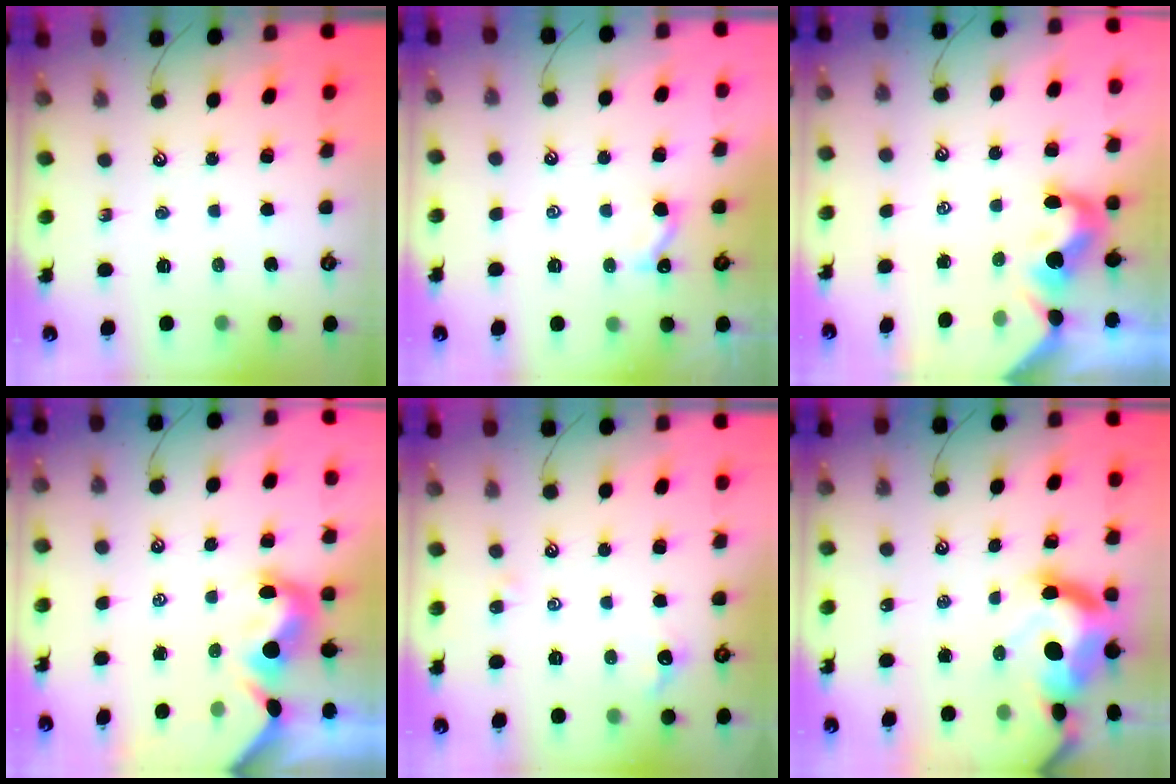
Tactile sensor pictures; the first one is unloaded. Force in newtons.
{"total": 1.9, "press": 1.9, "slide": 0.3}
{"total": 2.3, "press": 2.2, "slide": 0.6}
{"total": 3.5, "press": 3.3, "slide": 1.2}
{"total": 1.9, "press": 1.8, "slide": 0.6}
{"total": 16.6, "press": 16.5, "slide": 2.2}